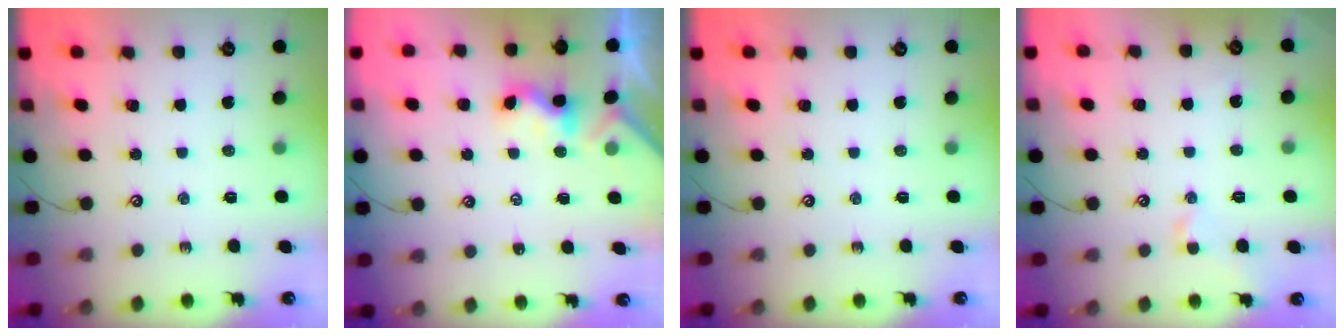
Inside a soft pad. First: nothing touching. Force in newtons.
{"total": 2.4, "press": 2.3, "slide": 0.3}
{"total": 0.0}
{"total": 1.4, "press": 1.4, "slide": 0.1}